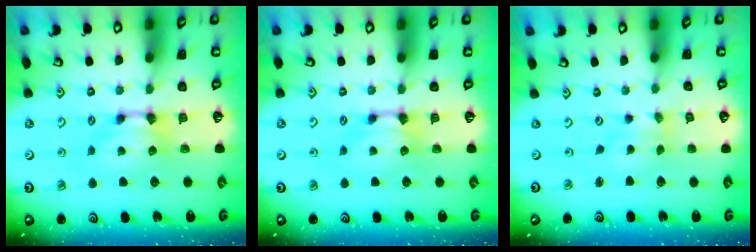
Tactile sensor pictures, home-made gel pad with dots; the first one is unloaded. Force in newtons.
{"total": 0.0}
{"total": 1.9, "press": 1.6, "slide": 0.9}